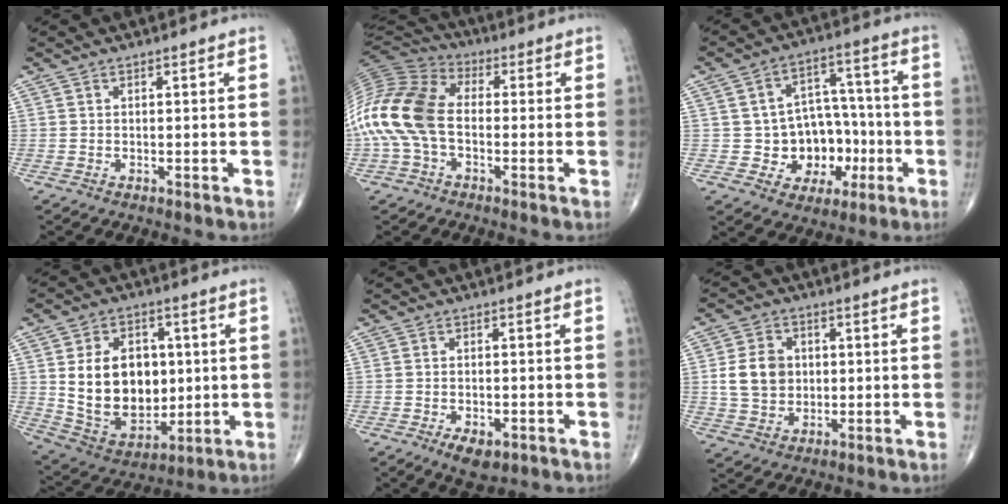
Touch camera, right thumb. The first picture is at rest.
{"total": 17.4, "force": [-2.1, 11.0, 13.4], "torque": [-0.299, 0.029, -0.048]}
{"total": 12.8, "force": [-2.5, 10.5, 6.9], "torque": [-0.034, 0.040, -0.027]}
{"total": 17.9, "force": [1.6, 12.9, 12.4], "torque": [-0.162, -0.007, 0.052]}
{"total": 4.9, "force": [-2.5, 2.3, 3.5], "torque": [-0.057, 0.002, -0.034]}
{"total": 8.5, "force": [0.7, 6.9, 4.9], "torque": [-0.069, 0.002, 0.014]}